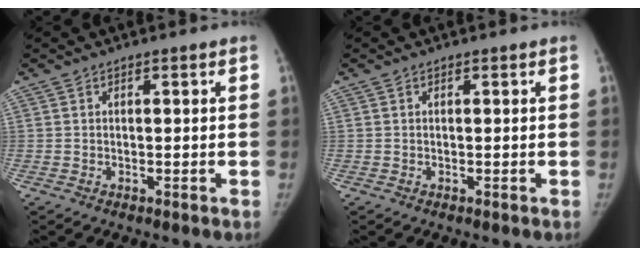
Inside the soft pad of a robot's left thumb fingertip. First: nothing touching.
{"total": 0.0}